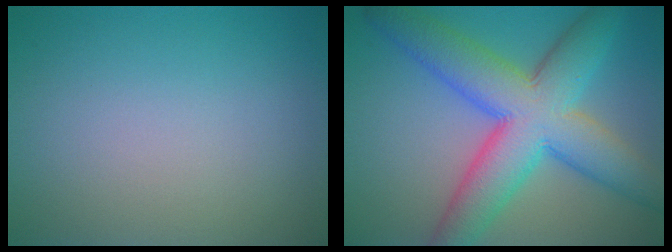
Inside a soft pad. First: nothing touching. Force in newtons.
{"total": 10.6, "press": 10.6, "slide": 0.2}